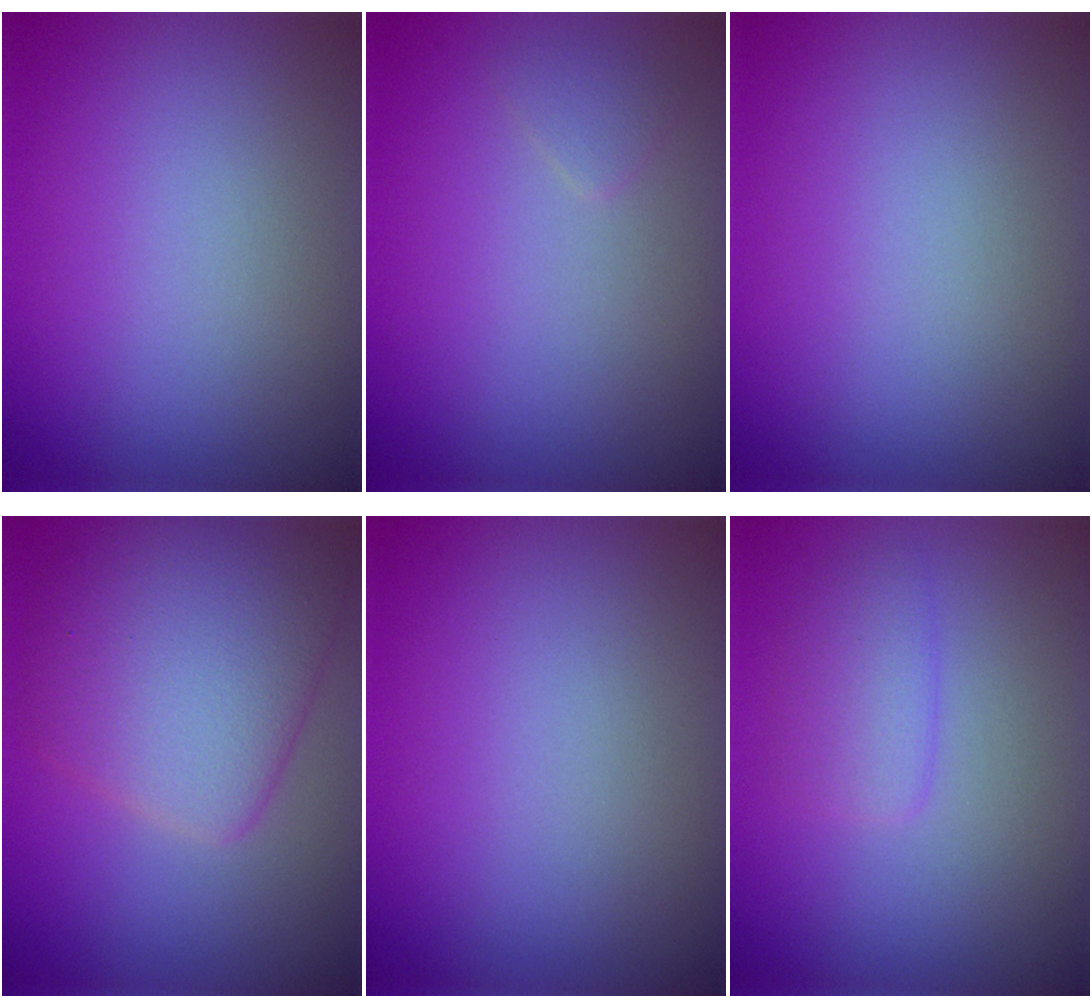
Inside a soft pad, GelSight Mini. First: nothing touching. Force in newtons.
{"total": 0.8, "press": 0.8, "slide": 0.1}
{"total": 0.0}
{"total": 6.8, "press": 6.8, "slide": 0.1}
{"total": 0.0}
{"total": 1.9, "press": 1.9, "slide": 0.1}